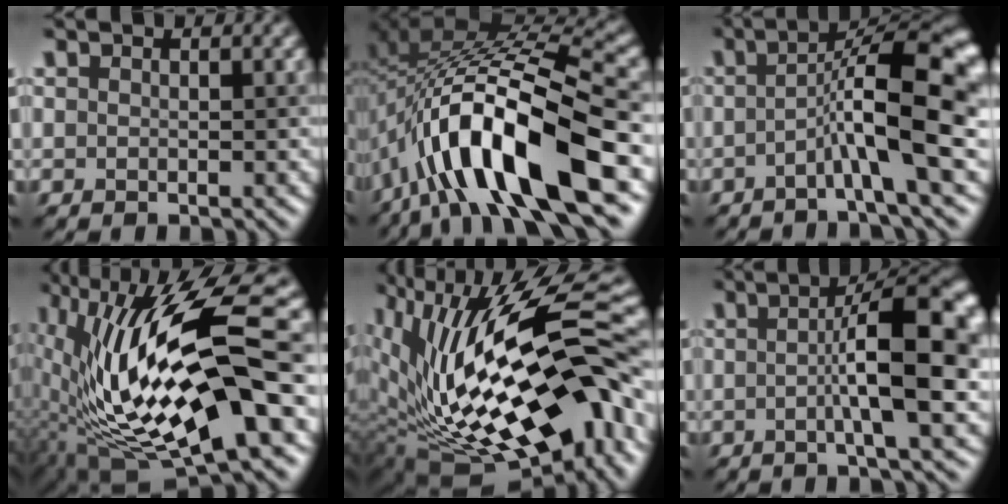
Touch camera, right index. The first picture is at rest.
{"total": 12.9, "force": [-5.6, 4.0, 10.9], "torque": [-0.190, 0.012, -0.099]}
{"total": 8.7, "force": [-1.7, 1.3, 8.4], "torque": [-0.122, 0.021, -0.040]}
{"total": 15.5, "force": [0.8, 5.0, 14.7], "torque": [-0.268, 0.002, 0.012]}
{"total": 19.1, "force": [0.9, 8.9, 16.8], "torque": [-0.296, 0.001, 0.023]}
{"total": 8.6, "force": [-0.4, 1.6, 8.4], "torque": [-0.117, 0.014, -0.011]}